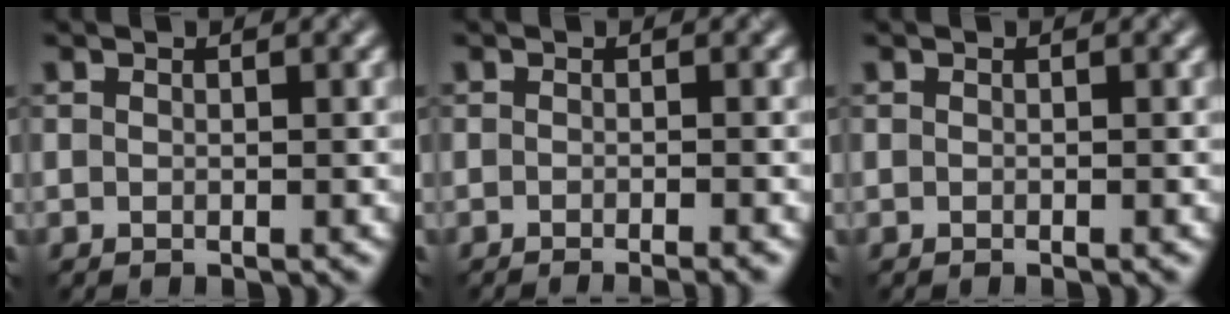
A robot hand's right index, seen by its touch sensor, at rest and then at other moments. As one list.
[{"total": 2.7, "force": [-1.6, 0.7, 2.0], "torque": [-0.016, 0.005, -0.021]}, {"total": 0.0}]